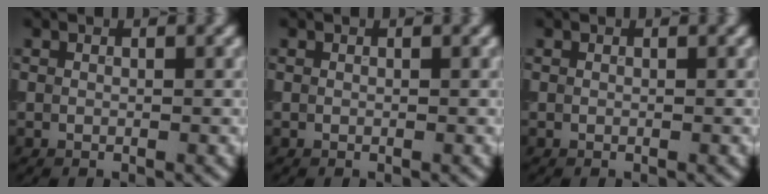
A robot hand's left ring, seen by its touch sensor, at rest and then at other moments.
{"total": 0.0}
{"total": 0.0}